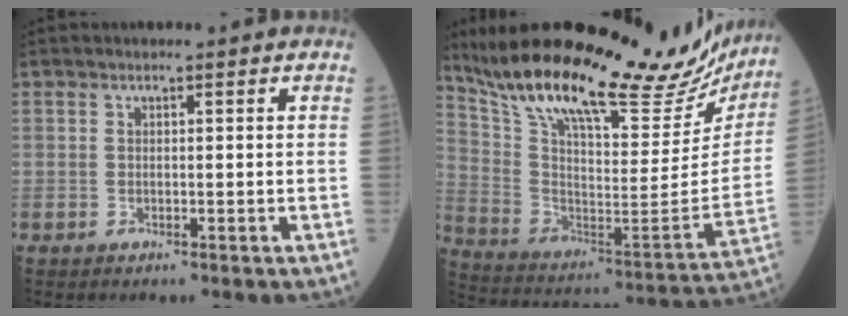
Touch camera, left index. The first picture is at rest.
{"total": 33.6, "force": [27.8, 8.9, 16.7], "torque": [-0.288, -0.039, 0.399]}